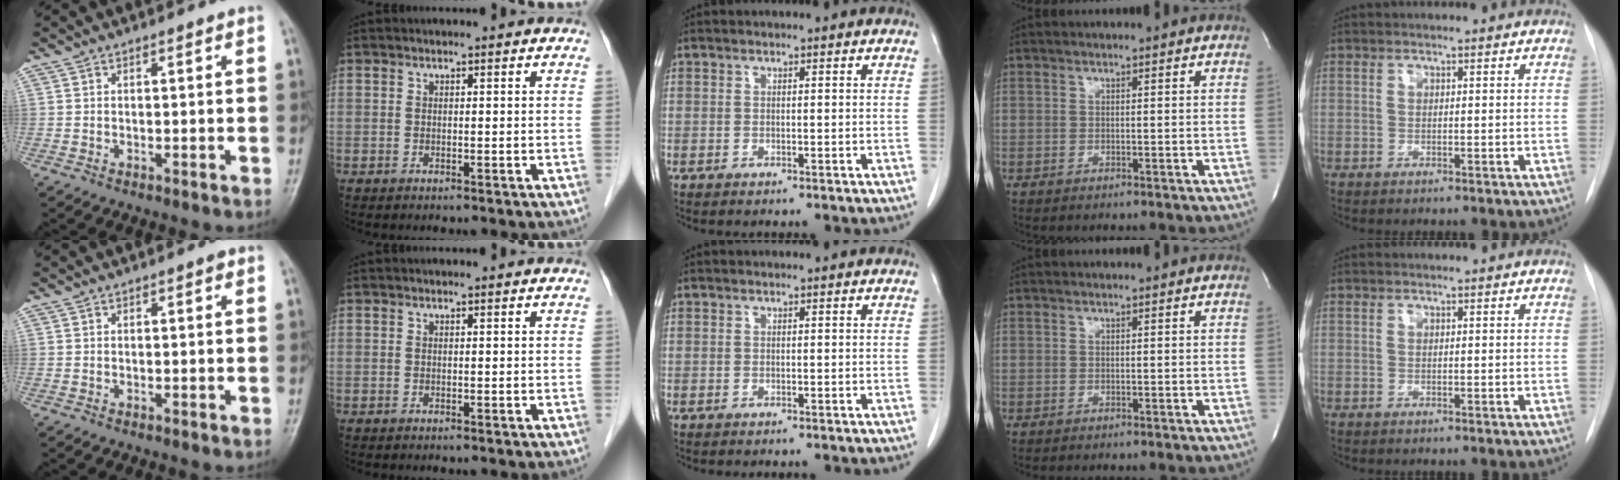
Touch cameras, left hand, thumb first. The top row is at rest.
{"thumb": {"total": 0.7, "force": [0.2, 0.3, 0.6], "torque": [-0.006, 0.002, 0.002]}, "index": {"total": 0.6, "force": [0.5, 0.1, 0.0], "torque": [-0.007, 0.002, 0.006]}}